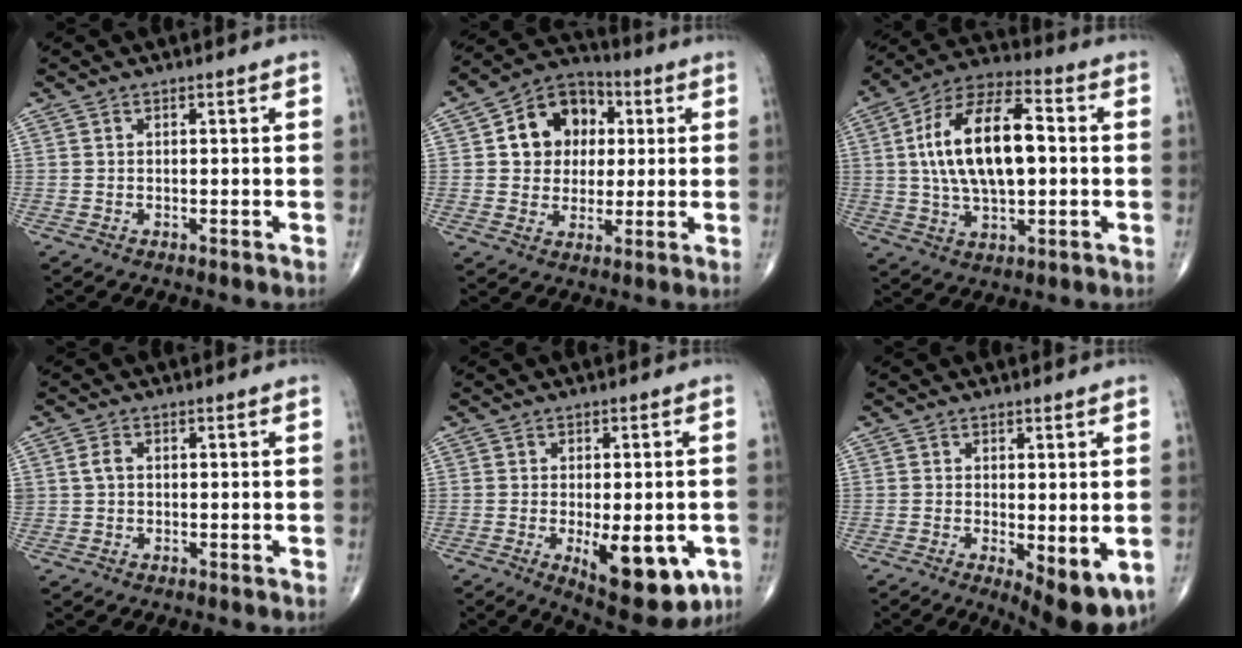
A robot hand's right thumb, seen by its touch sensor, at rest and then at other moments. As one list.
[{"total": 13.0, "force": [2.7, 10.5, 7.1], "torque": [-0.070, 0.009, 0.039]}, {"total": 18.5, "force": [1.5, 8.9, 16.1], "torque": [-0.287, 0.025, 0.021]}, {"total": 2.0, "force": [0.3, 1.5, 1.4], "torque": [-0.027, 0.005, 0.005]}, {"total": 13.2, "force": [-4.1, 5.6, 11.2], "torque": [-0.135, -0.011, -0.041]}, {"total": 8.2, "force": [-2.1, 2.9, 7.4], "torque": [-0.098, -0.022, -0.025]}]